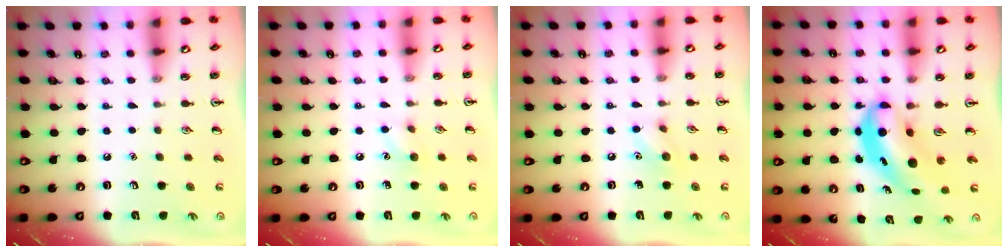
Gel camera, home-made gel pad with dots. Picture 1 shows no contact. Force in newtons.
{"total": 5.9, "press": 5.7, "slide": 1.6}
{"total": 6.3, "press": 6.2, "slide": 0.9}
{"total": 6.3, "press": 6.1, "slide": 1.6}